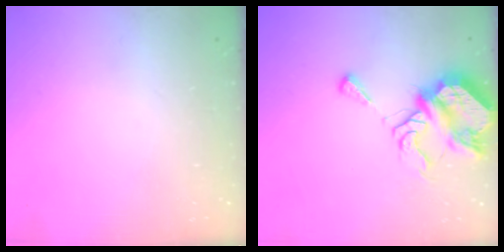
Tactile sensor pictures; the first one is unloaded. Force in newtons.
{"total": 9.6, "press": 9.6, "slide": 1.1}